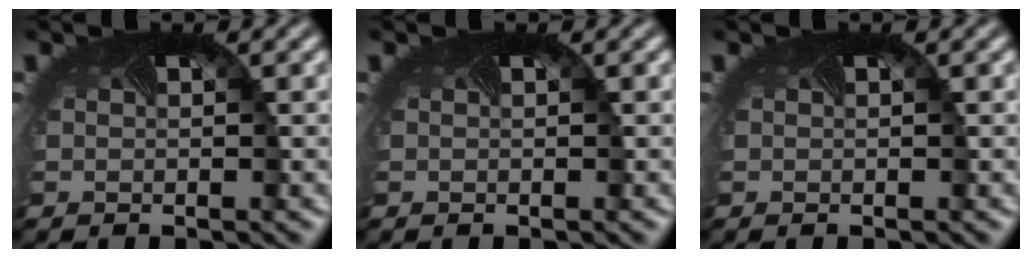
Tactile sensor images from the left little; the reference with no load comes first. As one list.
[{"total": 0.0}, {"total": 0.0}]